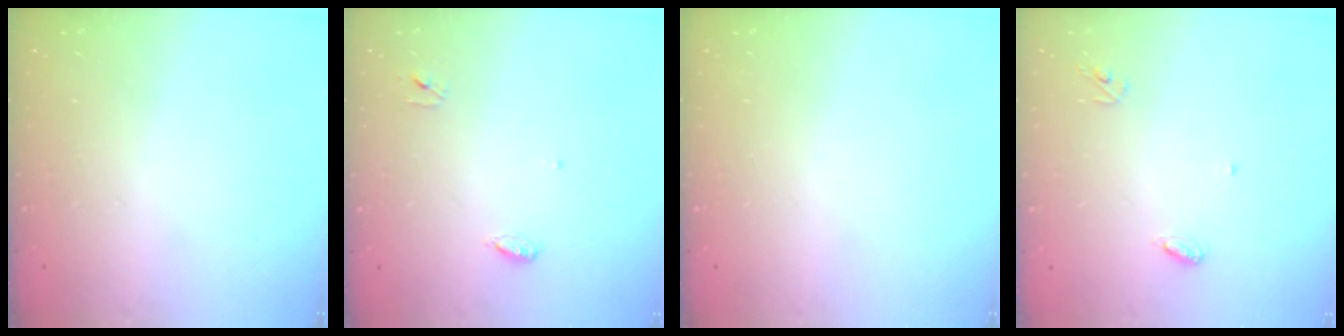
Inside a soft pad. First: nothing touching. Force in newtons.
{"total": 3.4, "press": 3.4, "slide": 0.3}
{"total": 0.0}
{"total": 3.9, "press": 3.9, "slide": 0.3}